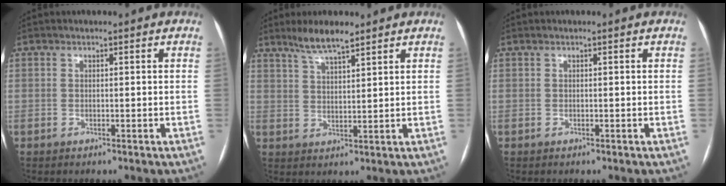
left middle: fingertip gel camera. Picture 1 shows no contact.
{"total": 5.4, "force": [4.4, 0.6, 3.1], "torque": [-0.063, 0.003, 0.083]}
{"total": 0.0}